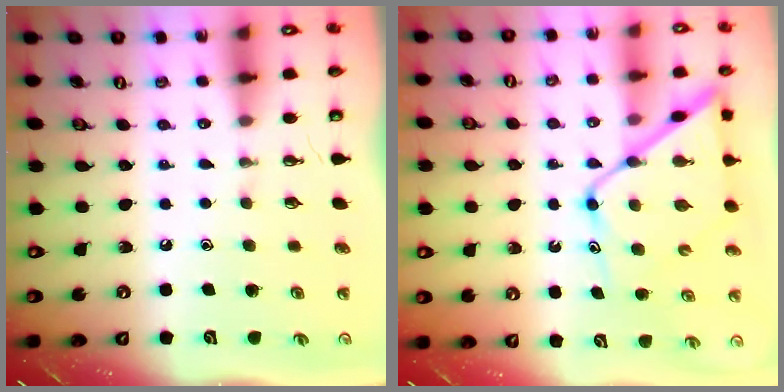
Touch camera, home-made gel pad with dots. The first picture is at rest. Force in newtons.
{"total": 13.9, "press": 13.9, "slide": 1.1}